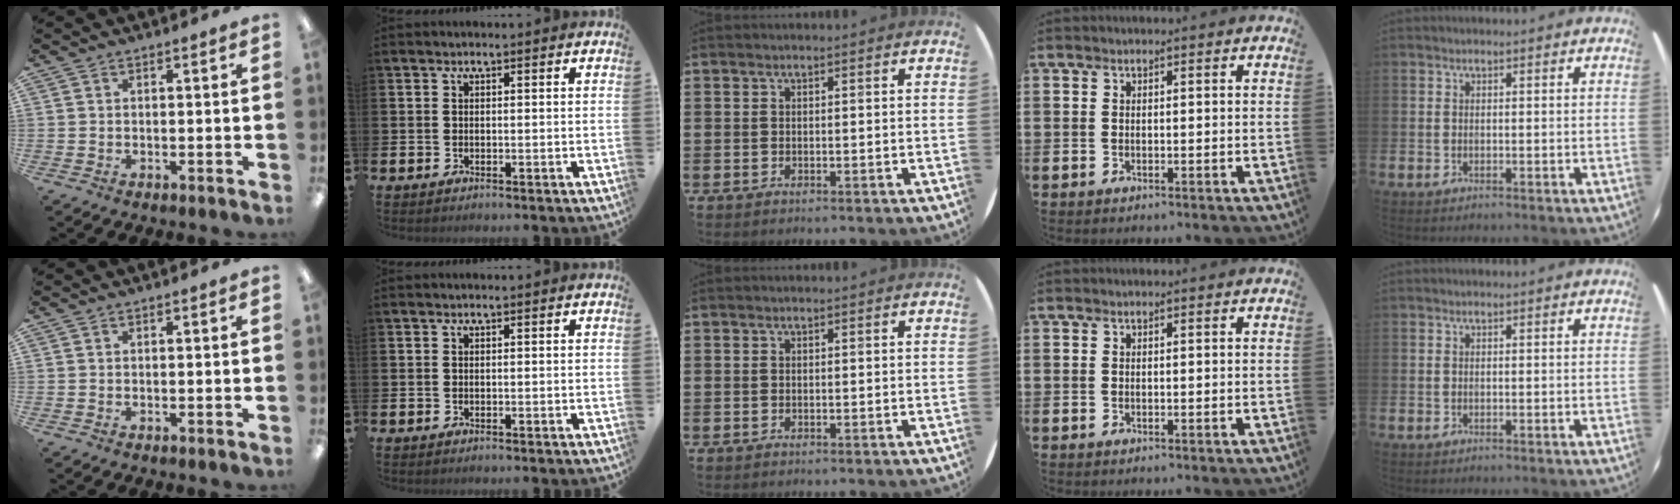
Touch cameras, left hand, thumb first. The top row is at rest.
{}